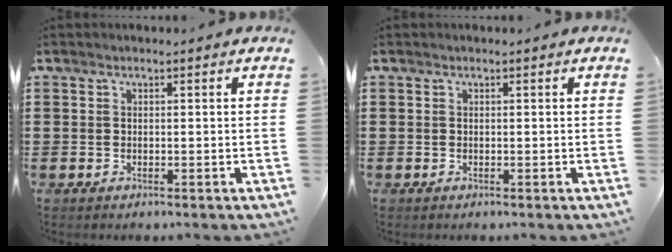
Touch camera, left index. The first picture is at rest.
{"total": 0.0}